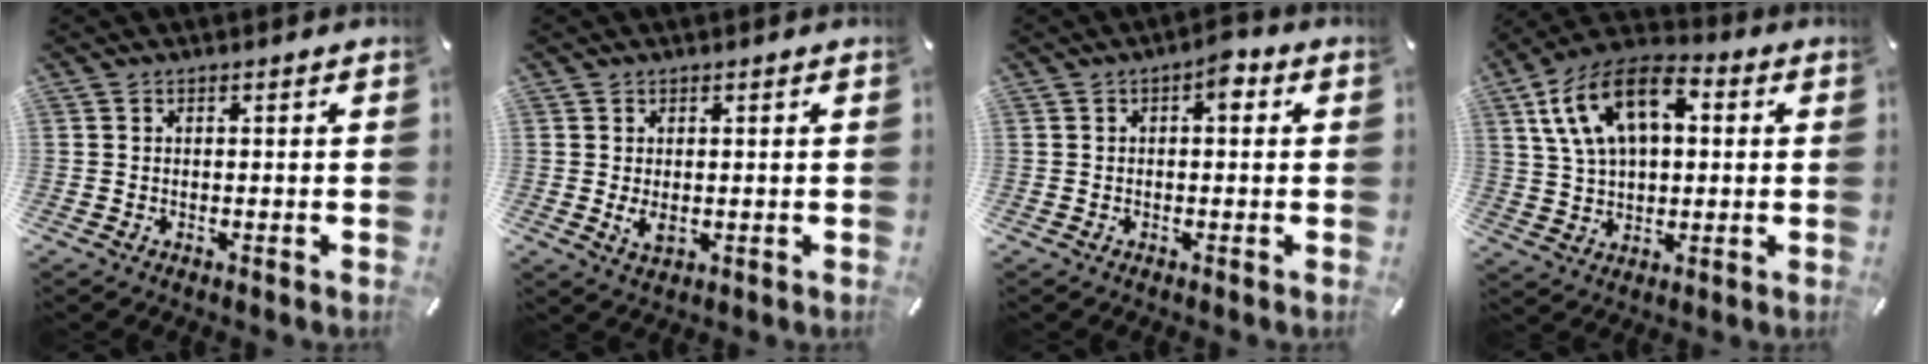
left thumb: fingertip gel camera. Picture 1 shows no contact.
{"total": 3.0, "force": [0.0, 1.8, 2.4], "torque": [-0.051, -0.006, -0.005]}
{"total": 3.7, "force": [0.7, 1.8, 3.1], "torque": [-0.042, 0.004, 0.003]}
{"total": 15.1, "force": [5.4, 9.5, 10.5], "torque": [-0.220, 0.003, 0.097]}